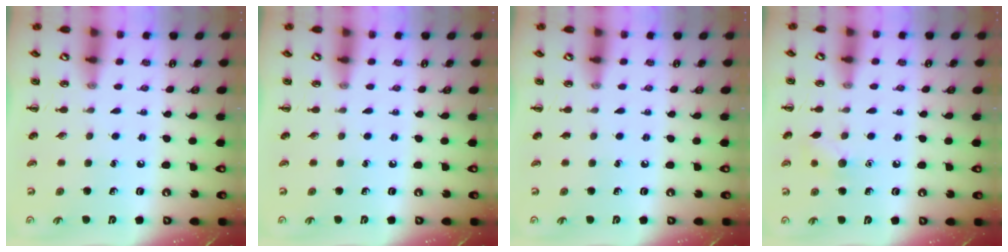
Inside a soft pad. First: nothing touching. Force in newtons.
{"total": 0.0}
{"total": 0.0}
{"total": 7.8, "press": 7.5, "slide": 2.0}